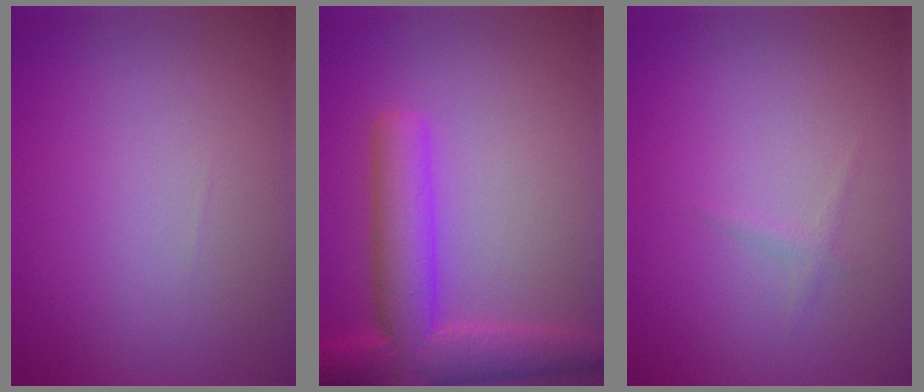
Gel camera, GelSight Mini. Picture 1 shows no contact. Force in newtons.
{"total": 6.9, "press": 6.8, "slide": 0.4}
{"total": 0.6, "press": 0.6, "slide": 0.0}